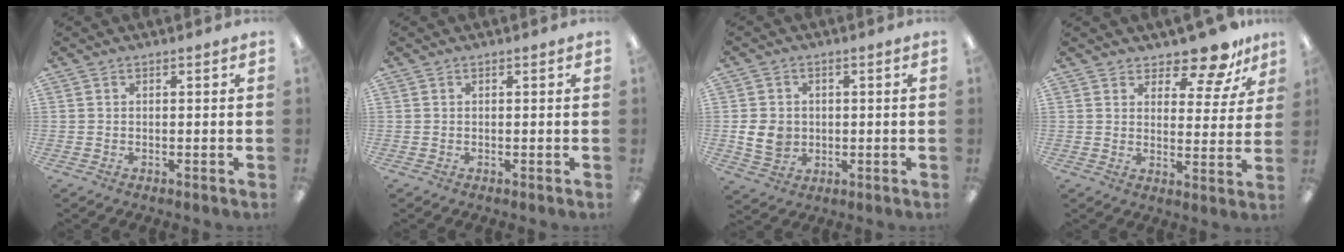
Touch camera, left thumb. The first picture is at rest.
{"total": 0.0}
{"total": 7.0, "force": [-0.4, 6.0, 3.6], "torque": [-0.073, 0.006, -0.007]}
{"total": 9.6, "force": [8.3, 3.3, 3.5], "torque": [-0.044, -0.061, 0.148]}